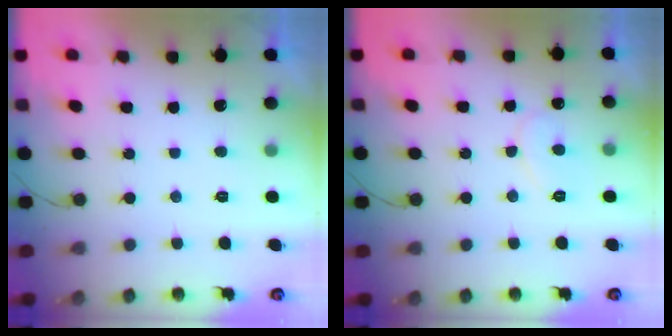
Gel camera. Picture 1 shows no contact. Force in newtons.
{"total": 7.6, "press": 7.6, "slide": 0.6}